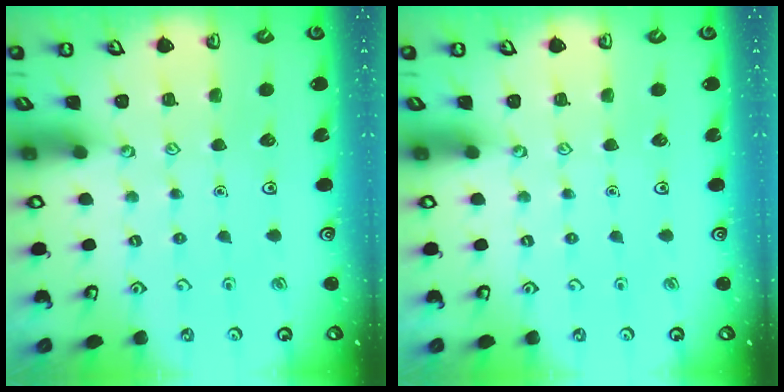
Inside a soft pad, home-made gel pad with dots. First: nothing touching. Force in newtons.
{"total": 0.0}